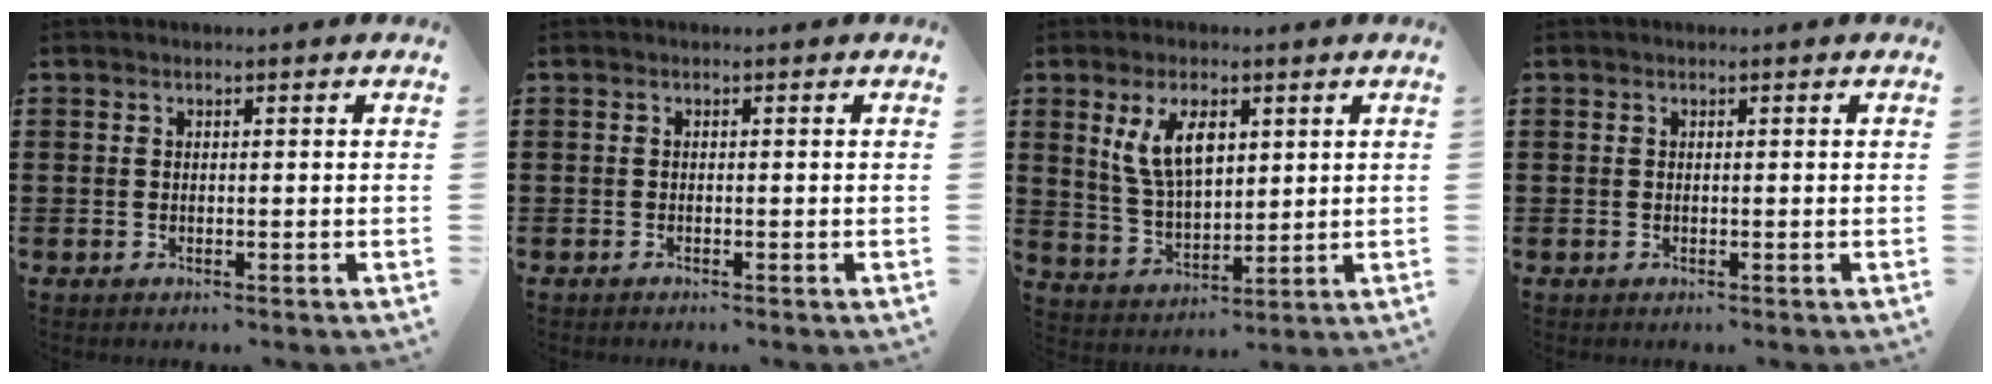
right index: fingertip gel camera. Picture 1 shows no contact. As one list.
[{"total": 0.5, "force": [-0.5, -0.2, 0.0], "torque": [-0.001, -0.005, -0.010]}, {"total": 7.6, "force": [3.3, 3.5, 5.9], "torque": [-0.134, 0.006, 0.057]}, {"total": 0.0}]